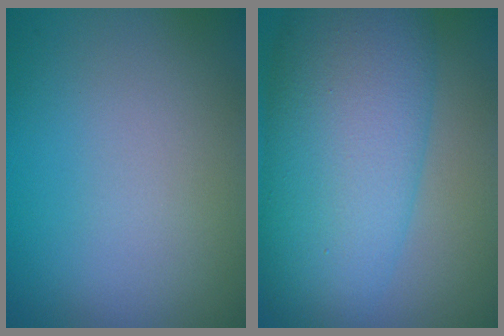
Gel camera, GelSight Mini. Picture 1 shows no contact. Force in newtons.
{"total": 11.6, "press": 11.6, "slide": 0.2}